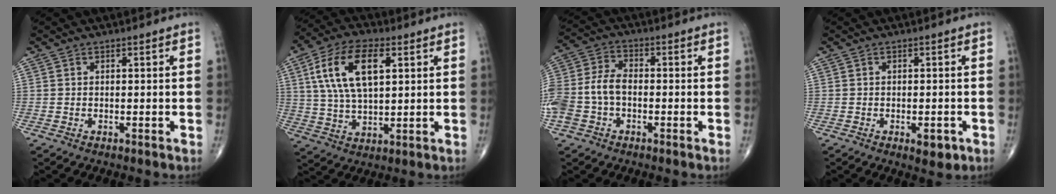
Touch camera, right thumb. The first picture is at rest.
{"total": 14.5, "force": [4.5, 7.1, 11.9], "torque": [-0.223, 0.002, 0.084]}
{"total": 10.4, "force": [-2.1, 6.8, 7.5], "torque": [-0.171, 0.028, -0.047]}
{"total": 3.3, "force": [-1.3, 1.6, 2.6], "torque": [-0.025, 0.000, -0.012]}